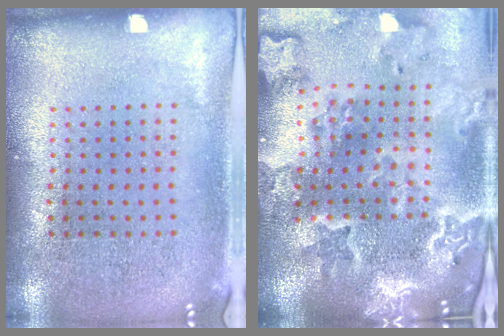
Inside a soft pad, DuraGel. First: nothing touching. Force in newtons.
{"total": 4.6, "press": 3.7, "slide": 2.7}